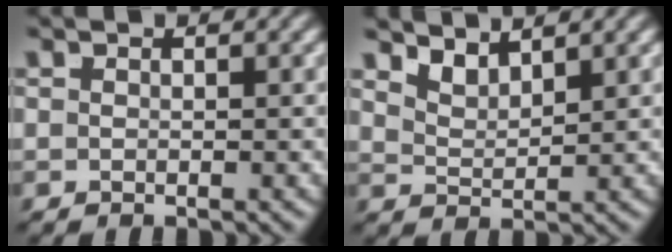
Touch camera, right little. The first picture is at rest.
{"total": 2.4, "force": [2.1, 0.6, 1.1], "torque": [-0.026, -0.011, 0.041]}